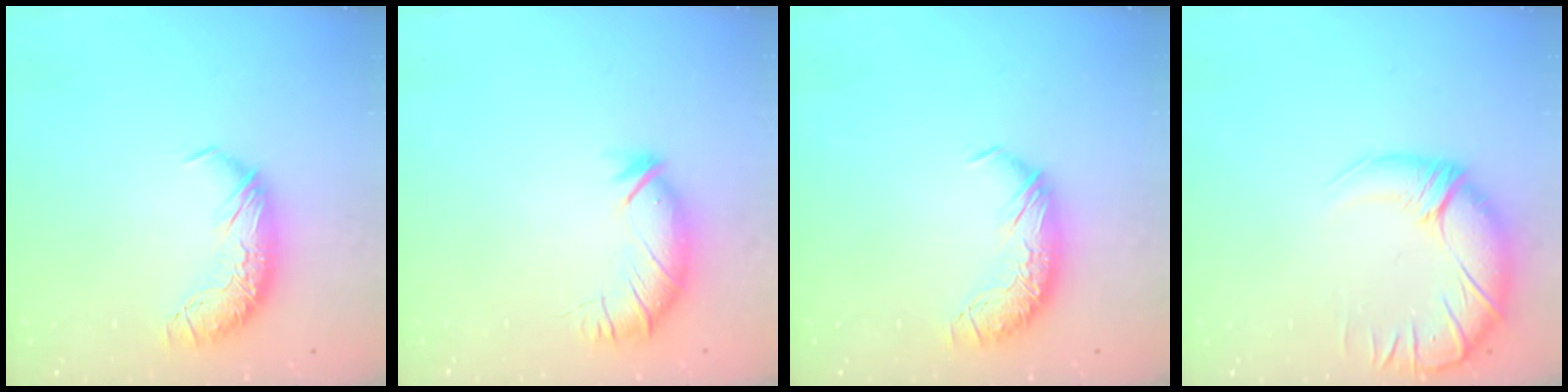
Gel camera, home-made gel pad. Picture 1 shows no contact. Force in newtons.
{"total": 3.0, "press": 2.4, "slide": 1.9}
{"total": 0.0}
{"total": 3.1, "press": 0.4, "slide": 3.1}